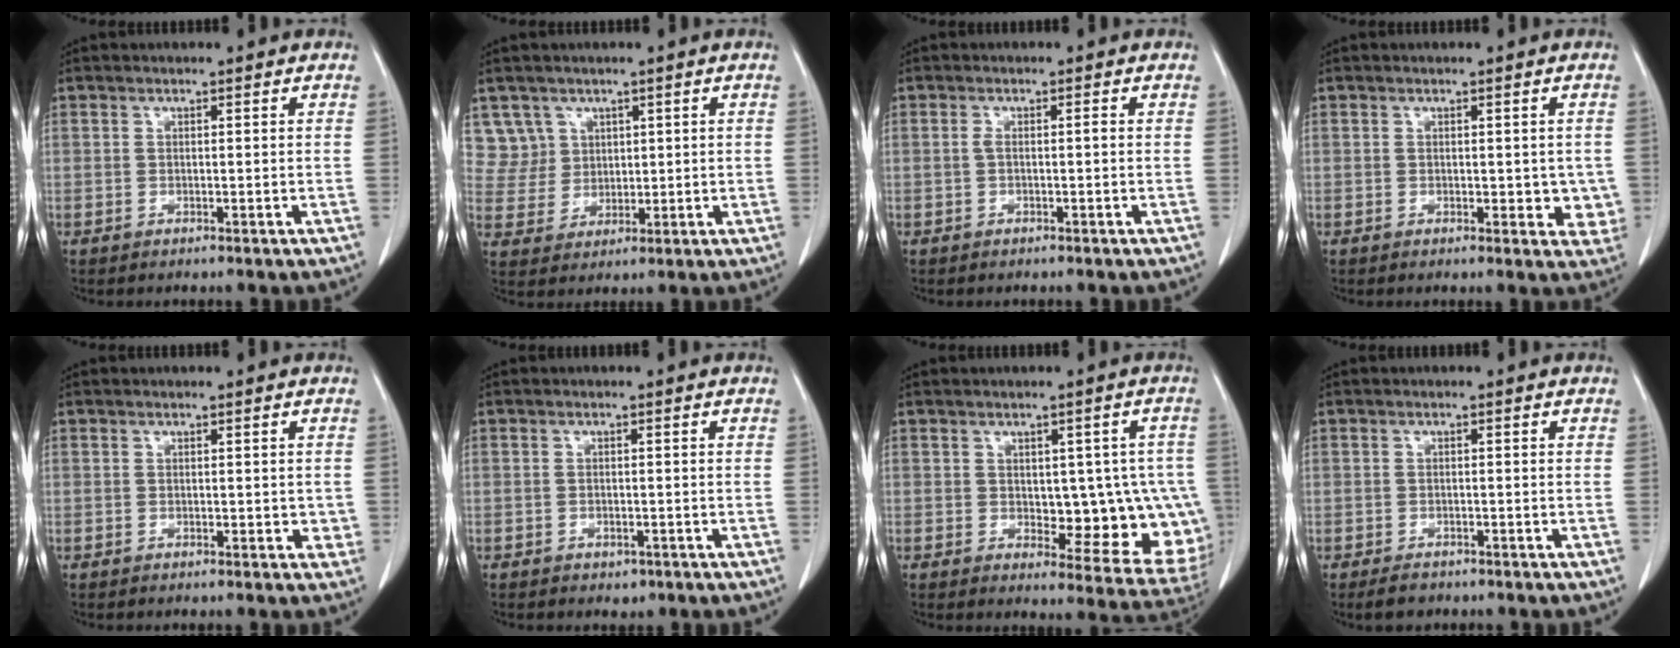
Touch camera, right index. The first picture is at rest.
{"total": 5.7, "force": [3.1, 4.8, -0.5], "torque": [0.017, 0.010, 0.070]}
{"total": 1.2, "force": [-0.2, 0.2, 1.1], "torque": [-0.021, 0.005, -0.001]}
{"total": 3.9, "force": [-0.2, 2.4, 3.0], "torque": [-0.017, -0.001, 0.001]}
{"total": 1.4, "force": [-0.1, 0.9, 1.1], "torque": [-0.008, 0.002, 0.001]}
{"total": 1.7, "force": [-1.0, 1.2, 0.7], "torque": [-0.007, 0.002, -0.003]}
{"total": 12.7, "force": [-0.9, 6.0, 11.2], "torque": [-0.100, 0.010, 0.008]}
{"total": 2.3, "force": [-1.8, 1.3, 0.8], "torque": [-0.019, -0.001, -0.022]}